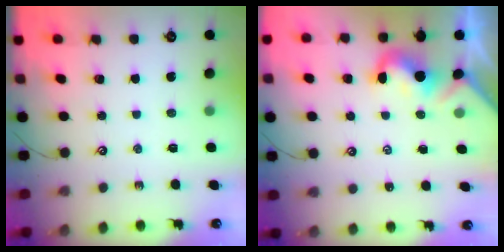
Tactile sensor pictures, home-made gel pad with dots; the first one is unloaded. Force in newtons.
{"total": 1.5, "press": 1.4, "slide": 0.3}